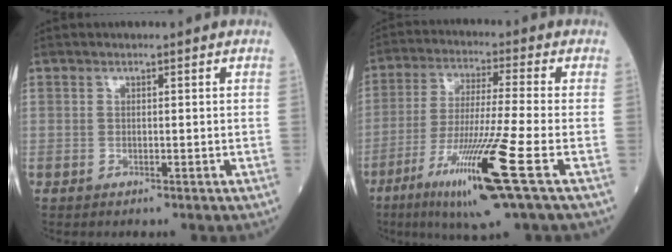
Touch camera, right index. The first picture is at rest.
{"total": 14.6, "force": [-6.5, -1.1, 13.0], "torque": [-0.255, -0.036, -0.119]}